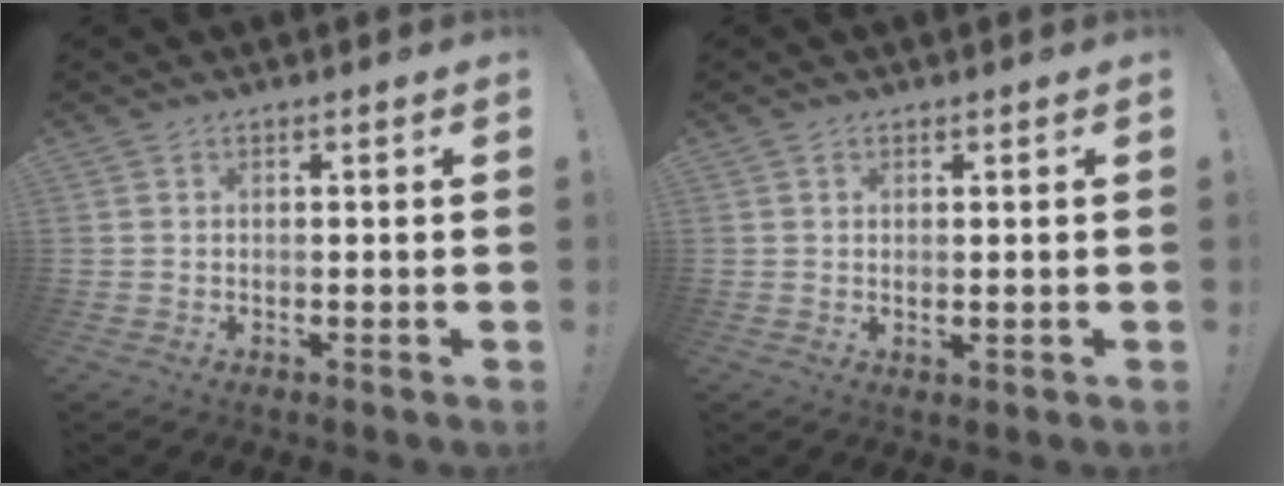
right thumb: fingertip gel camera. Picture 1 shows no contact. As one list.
[{"total": 0.9, "force": [0.7, 0.4, 0.5], "torque": [0.000, -0.006, 0.010]}]